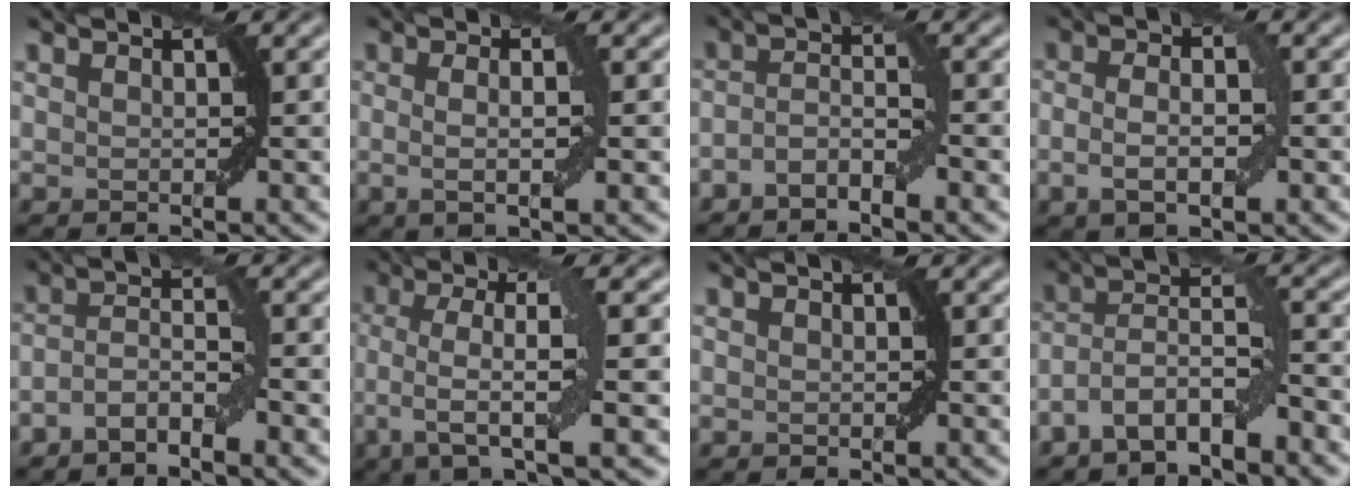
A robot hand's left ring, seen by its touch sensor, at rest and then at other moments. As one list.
[{"total": 2.8, "force": [-0.1, 0.5, 2.8], "torque": [-0.052, -0.004, -0.002]}, {"total": 2.5, "force": [-1.5, 0.7, 1.8], "torque": [-0.037, 0.009, -0.035]}, {"total": 3.4, "force": [-0.6, 1.4, 3.1], "torque": [-0.058, -0.001, -0.013]}, {"total": 2.9, "force": [-1.8, 0.8, 2.2], "torque": [-0.042, 0.010, -0.041]}, {"total": 5.8, "force": [-0.7, 1.0, 5.7], "torque": [-0.105, 0.007, -0.015]}, {"total": 0.0}, {"total": 5.4, "force": [-3.3, 1.8, 3.8], "torque": [-0.069, 0.008, -0.069]}]